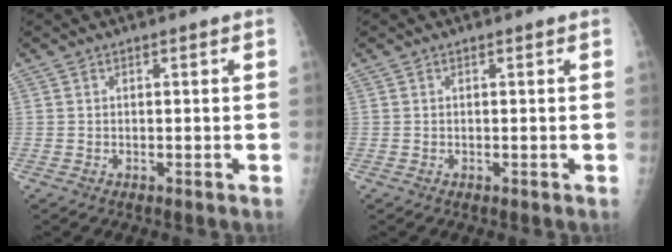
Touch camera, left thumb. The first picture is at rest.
{"total": 0.0}